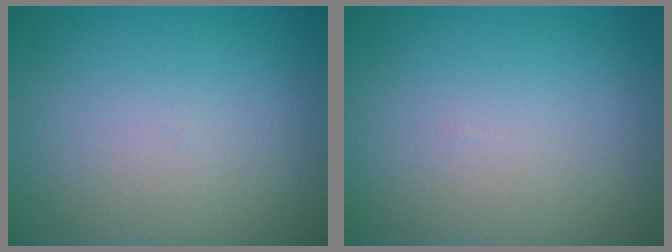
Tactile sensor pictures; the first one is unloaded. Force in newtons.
{"total": 0.0}